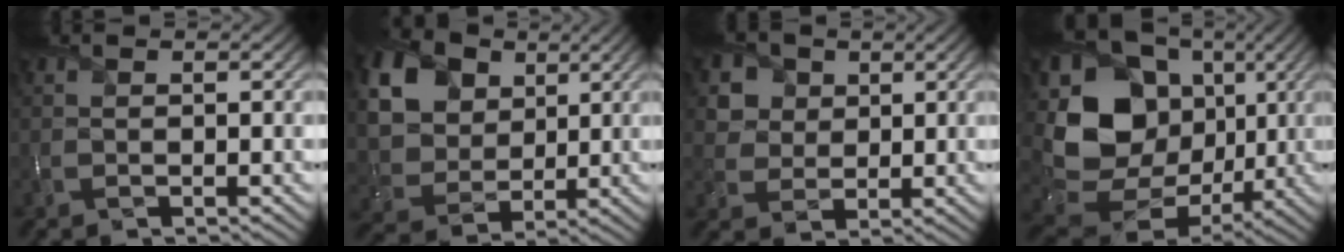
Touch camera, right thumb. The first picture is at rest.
{"total": 18.8, "force": [7.9, 14.3, 9.4], "torque": [-0.277, 0.025, 0.166]}
{"total": 5.9, "force": [2.6, 4.8, 2.0], "torque": [-0.080, -0.006, 0.044]}
{"total": 16.8, "force": [1.2, 13.9, 9.4], "torque": [-0.223, -0.021, 0.028]}